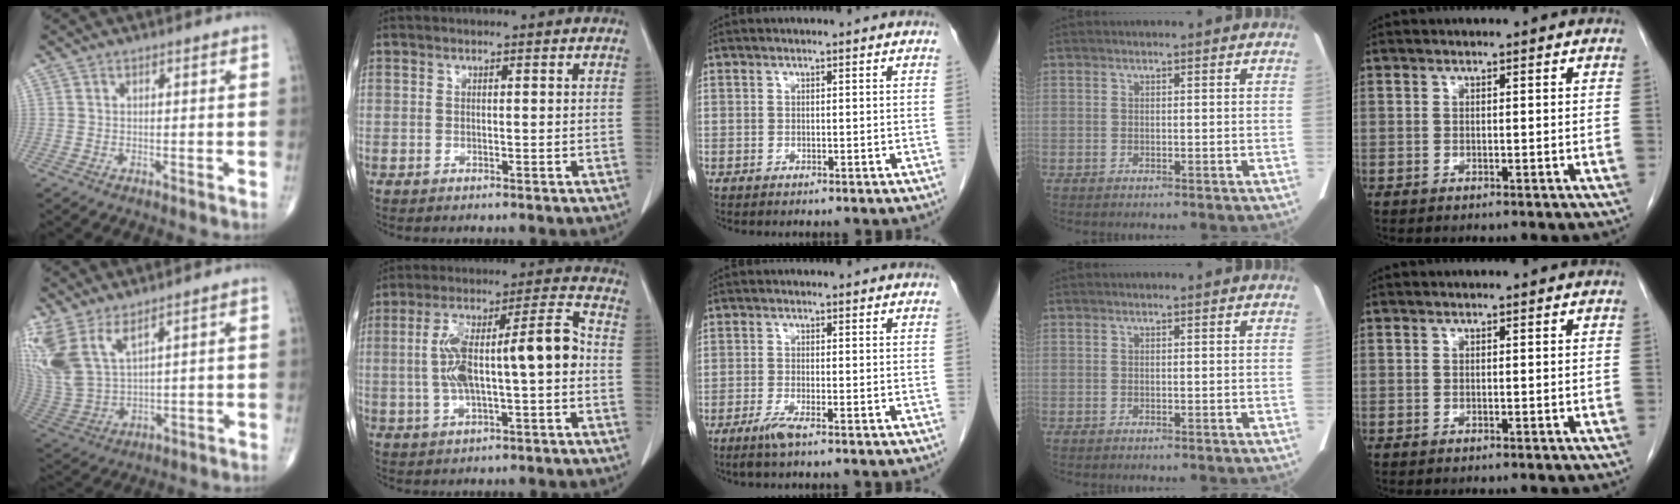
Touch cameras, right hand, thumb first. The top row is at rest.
{"thumb": {"total": 13.5, "force": [7.8, 5.7, 9.5], "torque": [-0.222, -0.034, 0.178]}, "index": {"total": 13.9, "force": [-0.6, 3.1, 13.5], "torque": [-0.237, 0.038, -0.007]}, "middle": {"total": 2.4, "force": [-1.6, -0.2, 1.8], "torque": [-0.041, -0.006, -0.036]}}